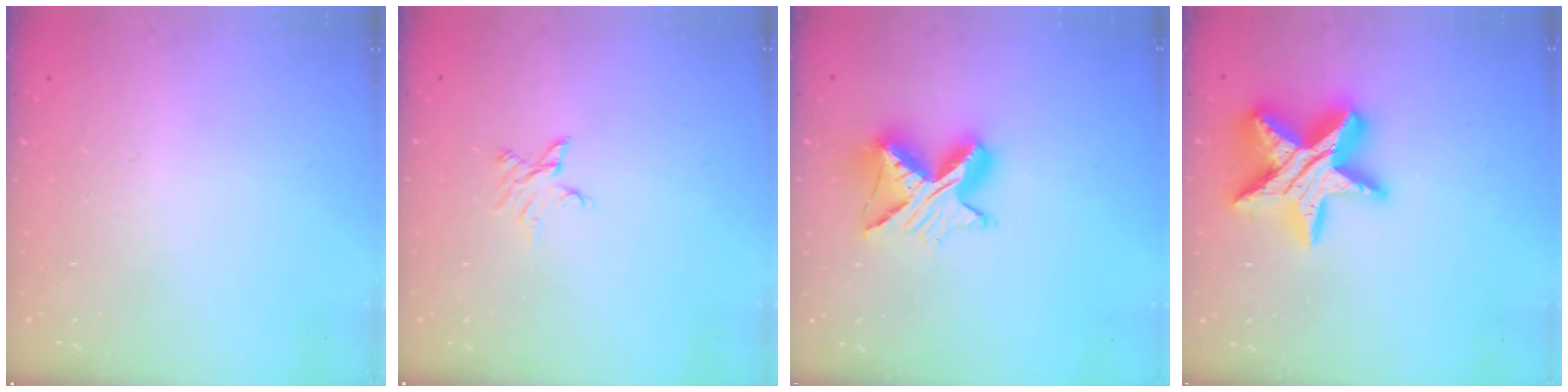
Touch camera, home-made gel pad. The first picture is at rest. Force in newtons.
{"total": 2.9, "press": 2.9, "slide": 0.2}
{"total": 10.5, "press": 10.4, "slide": 1.0}
{"total": 19.4, "press": 19.4, "slide": 1.4}